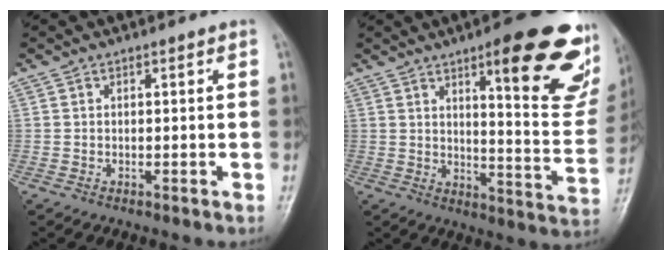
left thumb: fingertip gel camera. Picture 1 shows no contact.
{"total": 22.5, "force": [11.8, 5.7, 18.2], "torque": [-0.192, -0.058, 0.158]}